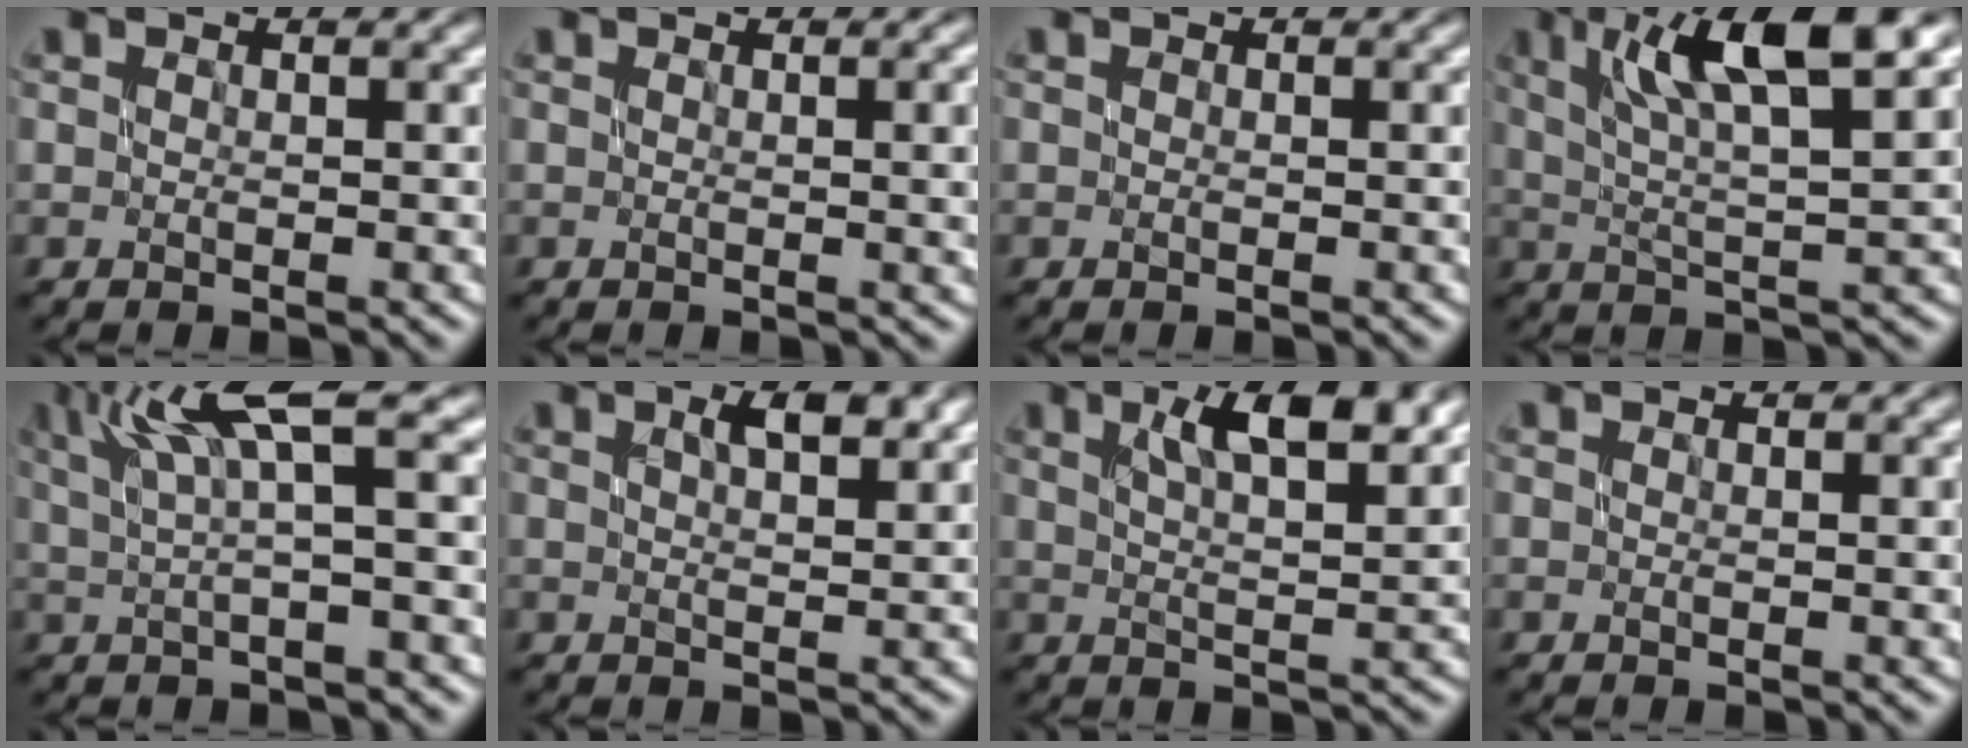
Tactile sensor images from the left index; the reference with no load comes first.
{"total": 3.6, "force": [0.0, 1.4, 3.3], "torque": [-0.030, 0.001, 0.000]}
{"total": 0.0}
{"total": 7.9, "force": [3.5, 1.4, 6.9], "torque": [-0.103, 0.011, 0.064]}
{"total": 5.4, "force": [2.3, 0.4, 4.9], "torque": [-0.086, 0.017, 0.043]}
{"total": 2.7, "force": [1.3, 0.6, 2.3], "torque": [-0.030, 0.004, 0.021]}
{"total": 5.6, "force": [2.9, 1.1, 4.6], "torque": [-0.063, 0.003, 0.048]}
{"total": 0.7, "force": [0.0, 0.1, 0.7], "torque": [-0.010, -0.002, 0.000]}